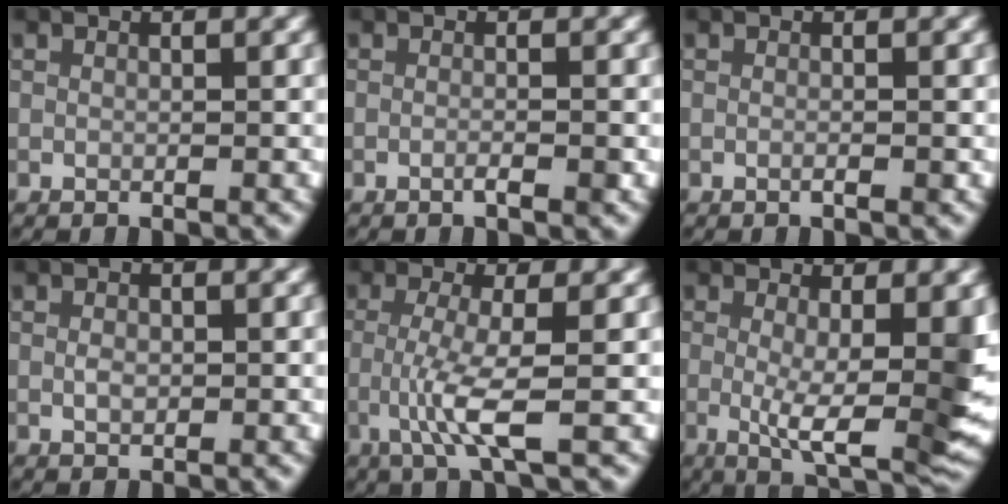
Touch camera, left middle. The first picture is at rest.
{"total": 1.3, "force": [-0.6, 0.1, 1.2], "torque": [-0.016, 0.001, -0.014]}
{"total": 0.8, "force": [-0.3, 0.0, 0.8], "torque": [-0.011, -0.001, -0.008]}
{"total": 1.1, "force": [-0.1, 0.7, 0.8], "torque": [-0.016, -0.001, -0.002]}
{"total": 4.2, "force": [-1.4, 0.4, 4.0], "torque": [-0.088, -0.003, -0.033]}
{"total": 8.4, "force": [-0.5, 2.0, 8.1], "torque": [-0.126, -0.018, -0.003]}